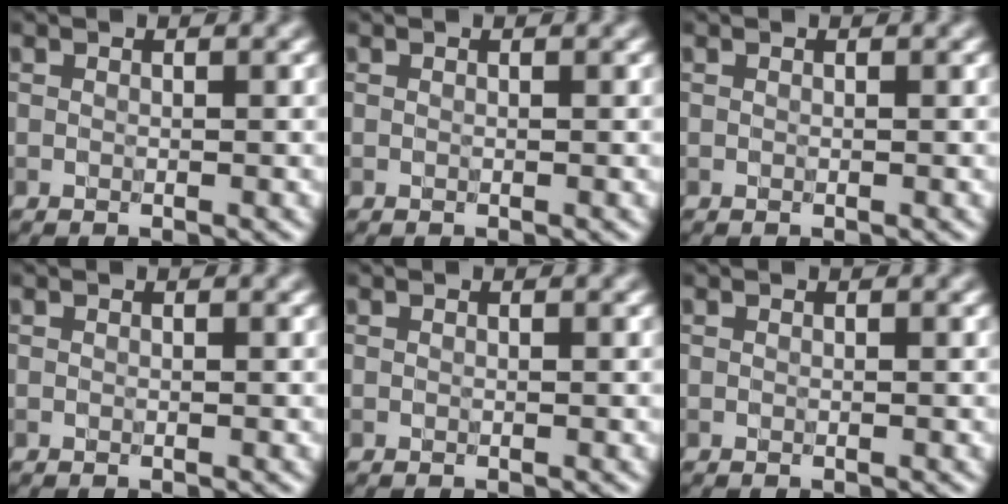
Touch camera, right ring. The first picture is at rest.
{"total": 0.0}
{"total": 0.0}
{"total": 0.0}
{"total": 0.0}
{"total": 0.0}